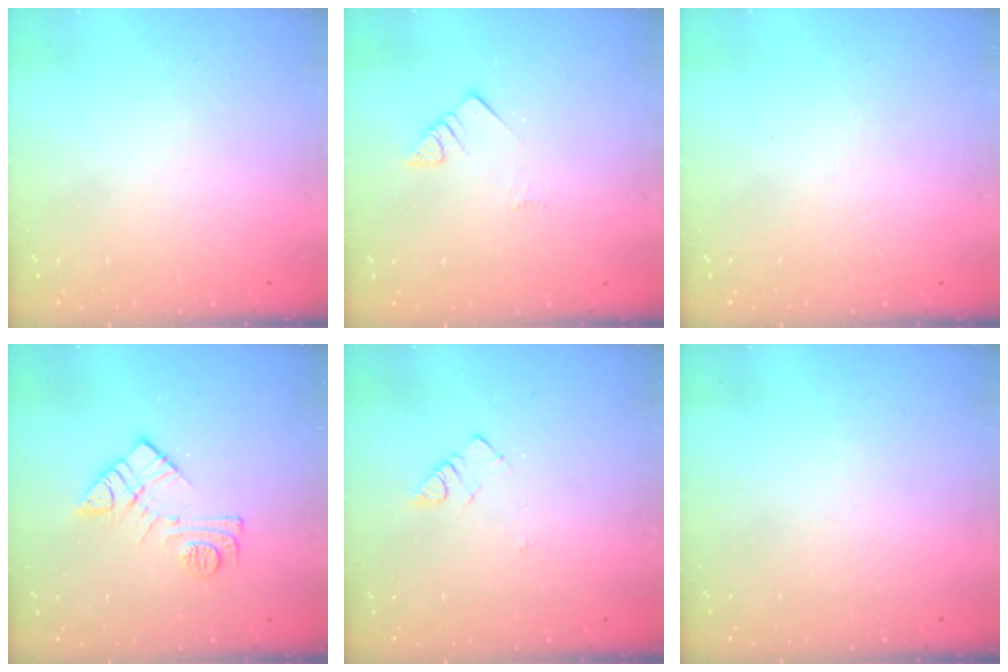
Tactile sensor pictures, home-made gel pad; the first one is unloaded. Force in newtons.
{"total": 3.6, "press": 3.6, "slide": 0.6}
{"total": 0.0}
{"total": 11.3, "press": 11.3, "slide": 0.4}
{"total": 2.8, "press": 2.7, "slide": 0.4}
{"total": 0.0}